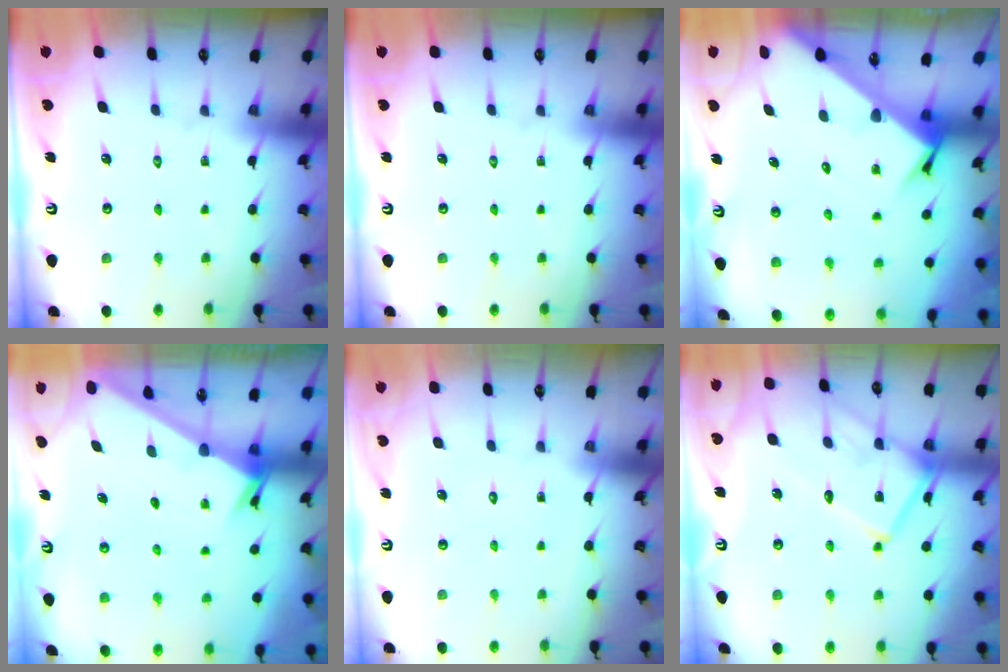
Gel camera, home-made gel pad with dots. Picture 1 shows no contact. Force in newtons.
{"total": 0.0}
{"total": 3.8, "press": 3.8, "slide": 0.2}
{"total": 2.4, "press": 2.4, "slide": 0.2}
{"total": 1.6, "press": 1.6, "slide": 0.1}
{"total": 14.7, "press": 14.6, "slide": 1.4}